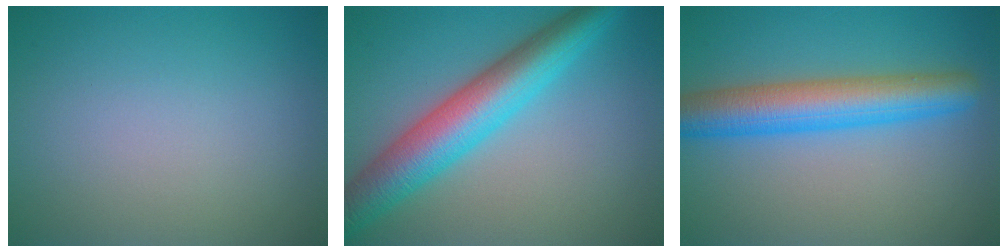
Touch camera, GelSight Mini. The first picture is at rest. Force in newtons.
{"total": 7.9, "press": 7.9, "slide": 0.1}
{"total": 6.6, "press": 6.6, "slide": 0.1}